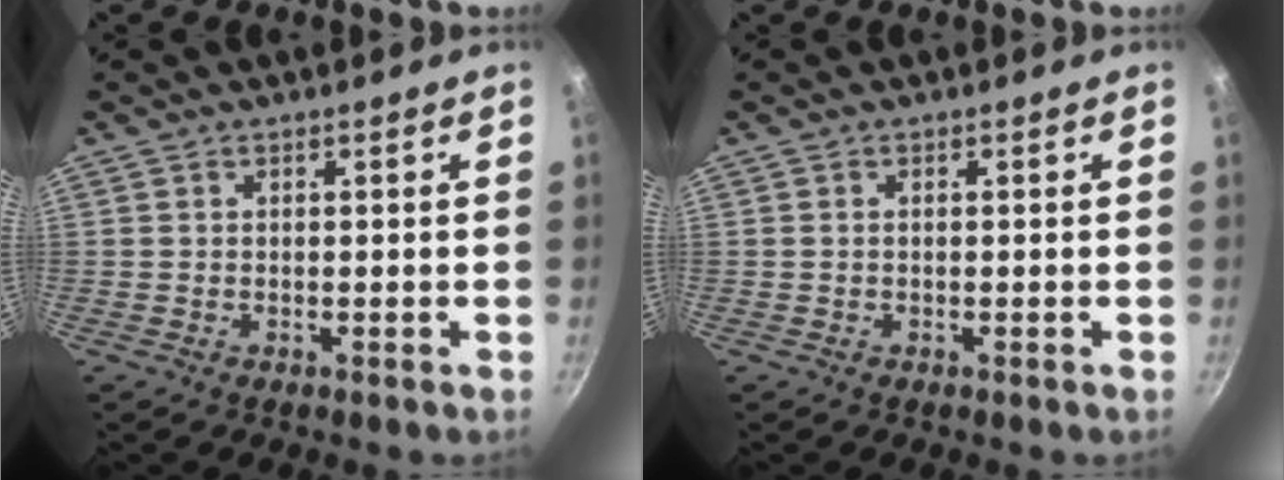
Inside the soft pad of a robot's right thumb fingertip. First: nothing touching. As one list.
[{"total": 0.0}]